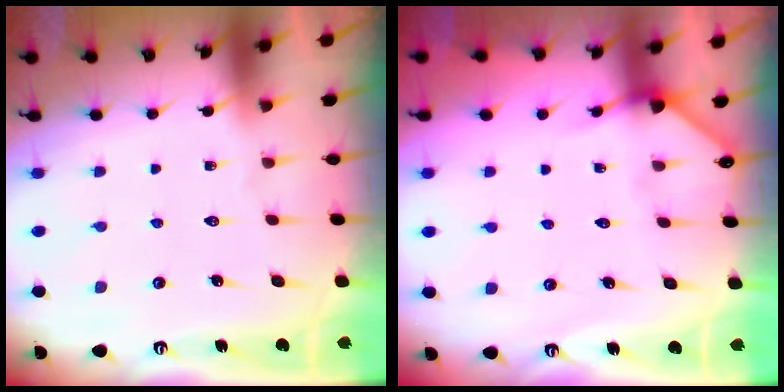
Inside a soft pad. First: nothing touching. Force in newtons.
{"total": 3.9, "press": 3.9, "slide": 0.2}